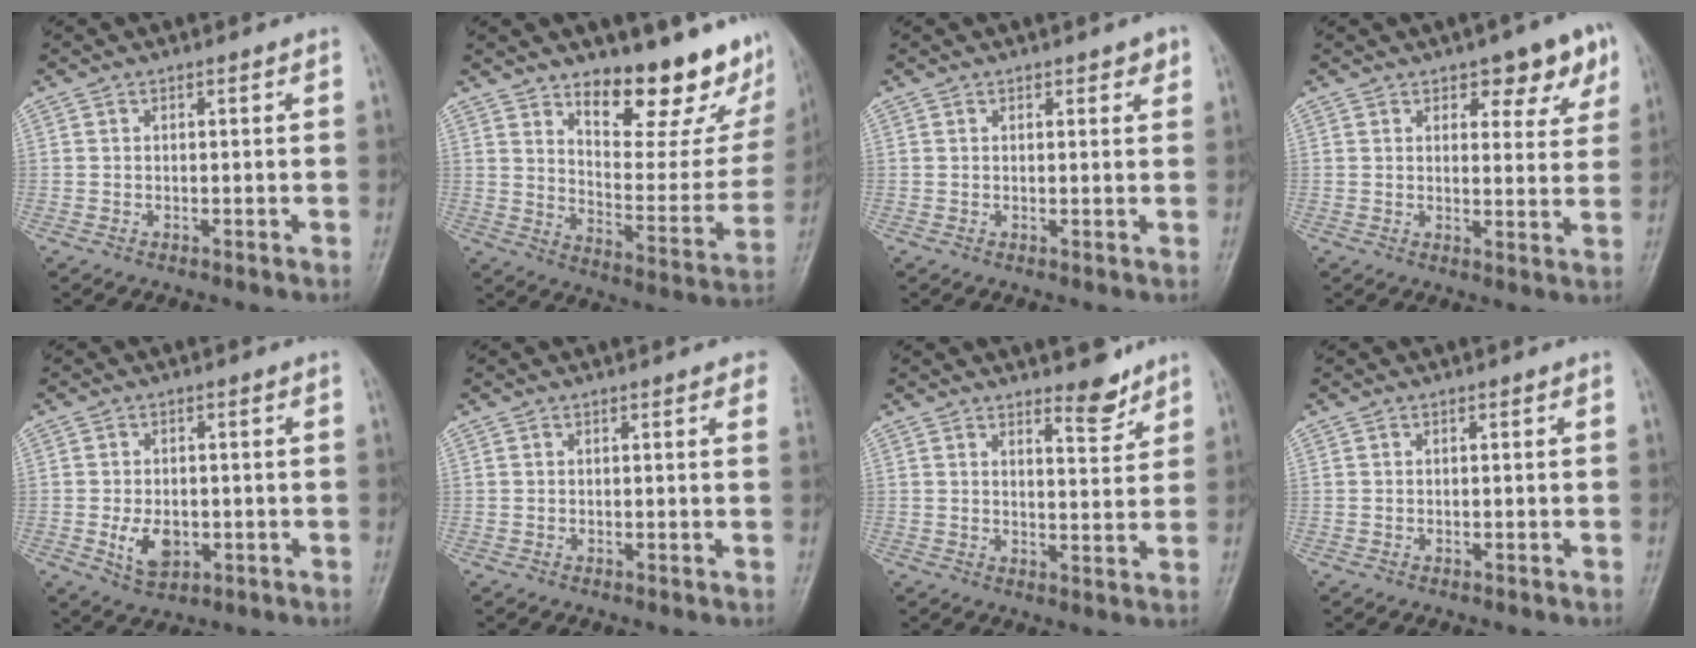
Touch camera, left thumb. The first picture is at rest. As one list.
[{"total": 21.0, "force": [14.6, 7.7, 12.9], "torque": [-0.124, -0.107, 0.212]}, {"total": 2.1, "force": [1.3, 1.0, 1.3], "torque": [-0.005, -0.005, 0.014]}, {"total": 8.8, "force": [4.9, 4.0, 6.1], "torque": [-0.040, -0.020, 0.060]}, {"total": 5.8, "force": [-1.2, 3.8, 4.2], "torque": [-0.065, -0.006, -0.013]}, {"total": 3.8, "force": [2.7, 1.1, 2.5], "torque": [-0.016, 0.001, 0.019]}, {"total": 5.0, "force": [4.1, 1.6, 2.4], "torque": [-0.019, -0.036, 0.060]}, {"total": 0.0}]